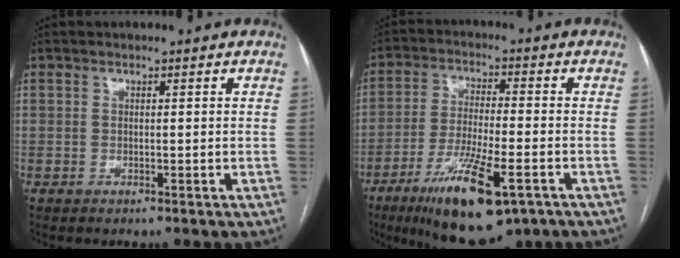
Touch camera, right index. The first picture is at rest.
{"total": 14.4, "force": [-7.7, 3.1, 11.8], "torque": [-0.213, -0.028, -0.122]}